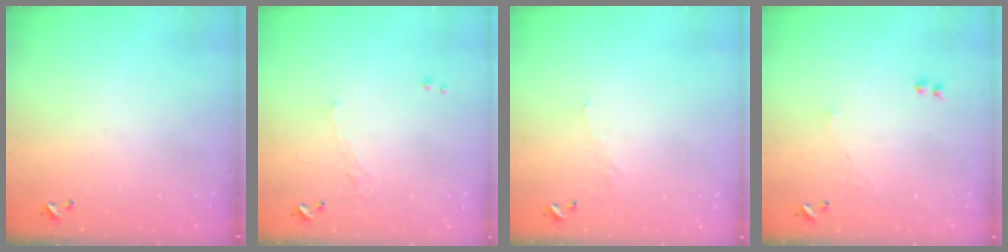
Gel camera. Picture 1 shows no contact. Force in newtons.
{"total": 0.7, "press": 0.0, "slide": 0.7}
{"total": 0.6, "press": 0.2, "slide": 0.6}
{"total": 2.4, "press": 2.3, "slide": 0.6}